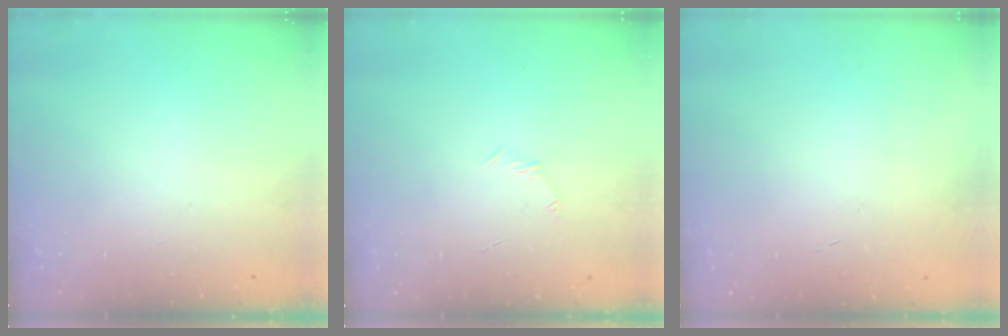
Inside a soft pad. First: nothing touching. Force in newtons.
{"total": 3.9, "press": 3.7, "slide": 1.0}
{"total": 0.6, "press": 0.5, "slide": 0.2}